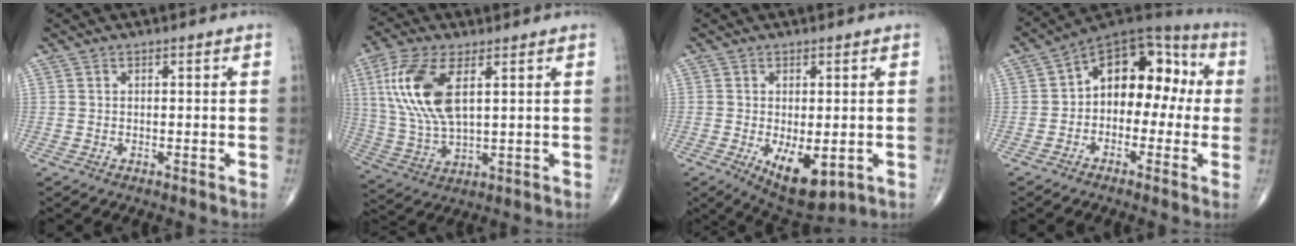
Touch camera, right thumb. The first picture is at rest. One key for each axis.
{"total": 14.2, "fx": 4.1, "fy": 6.1, "fz": 12.1, "tx": -0.273, "ty": -0.007, "tz": 0.088}
{"total": 9.0, "fx": -2.4, "fy": 4.2, "fz": 7.6, "tx": -0.107, "ty": -0.014, "tz": -0.020}
{"total": 14.4, "fx": 0.2, "fy": 9.5, "fz": 10.8, "tx": -0.106, "ty": 0.052, "tz": -0.017}